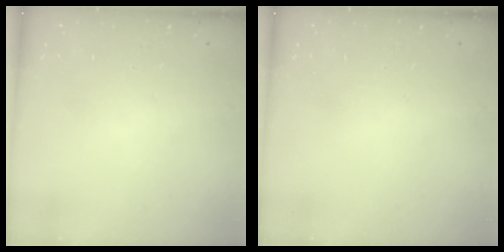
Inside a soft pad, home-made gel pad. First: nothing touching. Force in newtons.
{"total": 0.0}